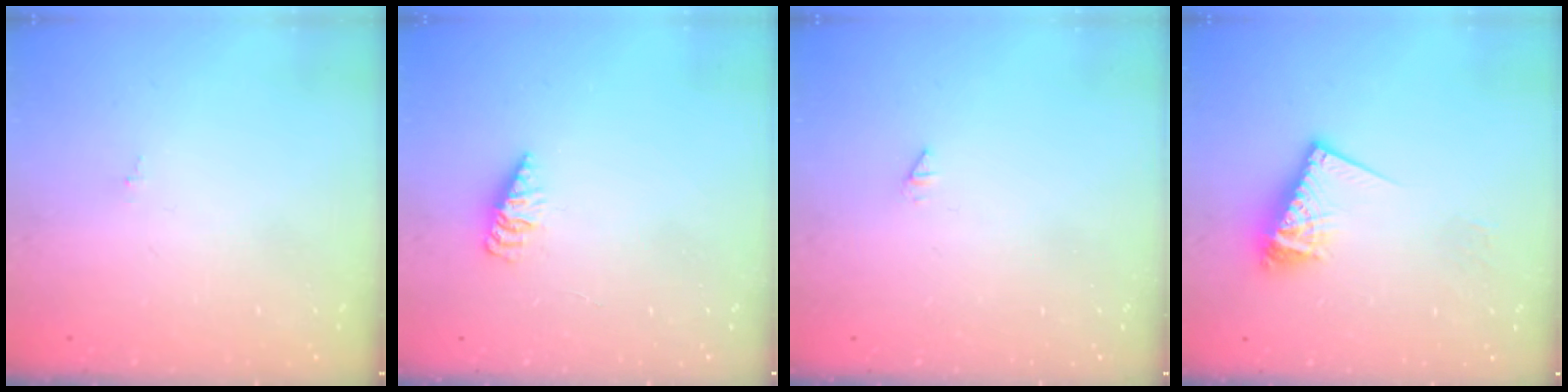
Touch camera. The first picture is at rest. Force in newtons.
{"total": 3.0, "press": 3.0, "slide": 0.2}
{"total": 0.0}
{"total": 10.6, "press": 10.6, "slide": 1.1}